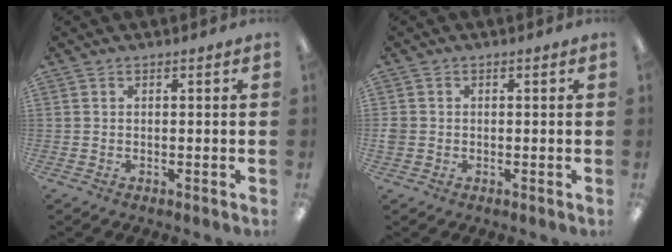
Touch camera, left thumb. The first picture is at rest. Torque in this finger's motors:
{"motor_torque": [-0.29, 0.29, 0.03, -0.04, 0.00]}